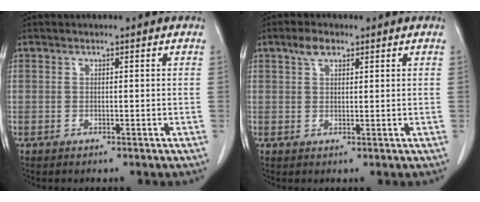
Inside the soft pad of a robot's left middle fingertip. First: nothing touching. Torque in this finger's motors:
{"motor_torque": [0.72, -0.47, -0.07, 0.01]}